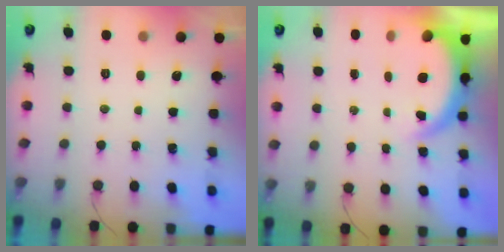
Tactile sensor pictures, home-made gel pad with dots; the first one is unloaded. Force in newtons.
{"total": 5.5, "press": 5.5, "slide": 0.5}